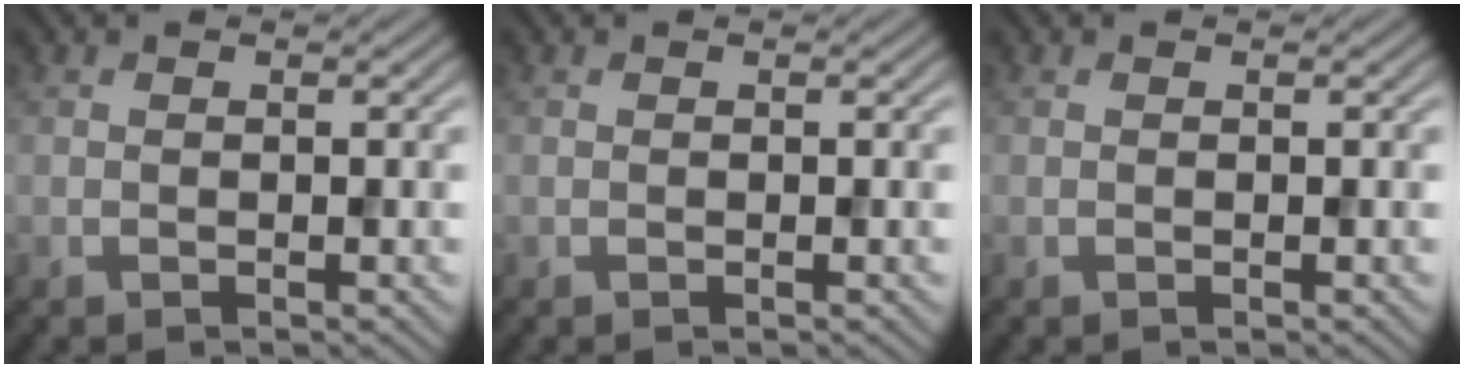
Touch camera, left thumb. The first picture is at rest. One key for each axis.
{"total": 0.0}
{"total": 0.0}